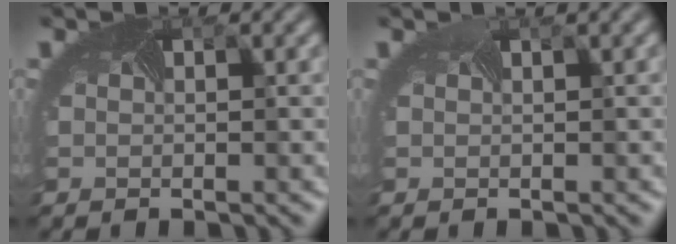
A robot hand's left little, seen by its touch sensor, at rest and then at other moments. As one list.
[{"total": 1.4, "force": [0.7, 0.4, 1.1], "torque": [-0.014, 0.012, 0.001]}]